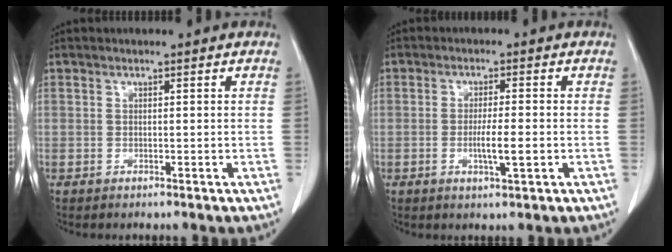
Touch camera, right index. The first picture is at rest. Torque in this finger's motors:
{"motor_torque": [0.53, -0.20, 0.16, 0.11]}